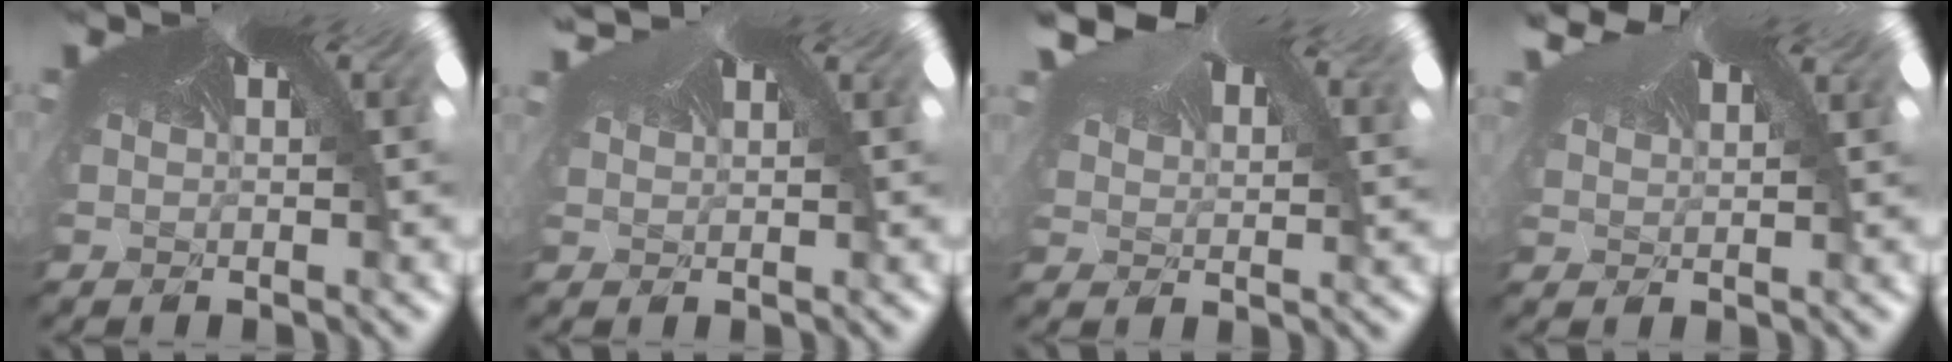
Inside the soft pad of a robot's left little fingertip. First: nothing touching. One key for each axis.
{"total": 0.9, "fx": 0.6, "fy": -0.1, "fz": -0.7, "tx": -0.009, "ty": 0.001, "tz": 0.010}
{"total": 2.7, "fx": 2.6, "fy": 0.7, "fz": 0.0, "tx": -0.030, "ty": 0.002, "tz": 0.043}
{"total": 1.7, "fx": 1.1, "fy": -0.4, "fz": -1.2, "tx": -0.005, "ty": -0.003, "tz": 0.022}